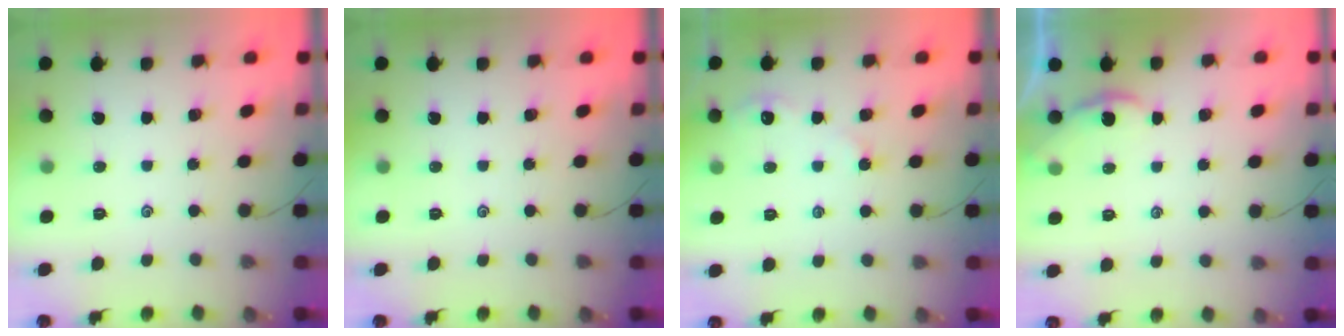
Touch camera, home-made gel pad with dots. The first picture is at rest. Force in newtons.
{"total": 0.0}
{"total": 2.8, "press": 2.8, "slide": 0.4}
{"total": 0.9, "press": 0.9, "slide": 0.1}